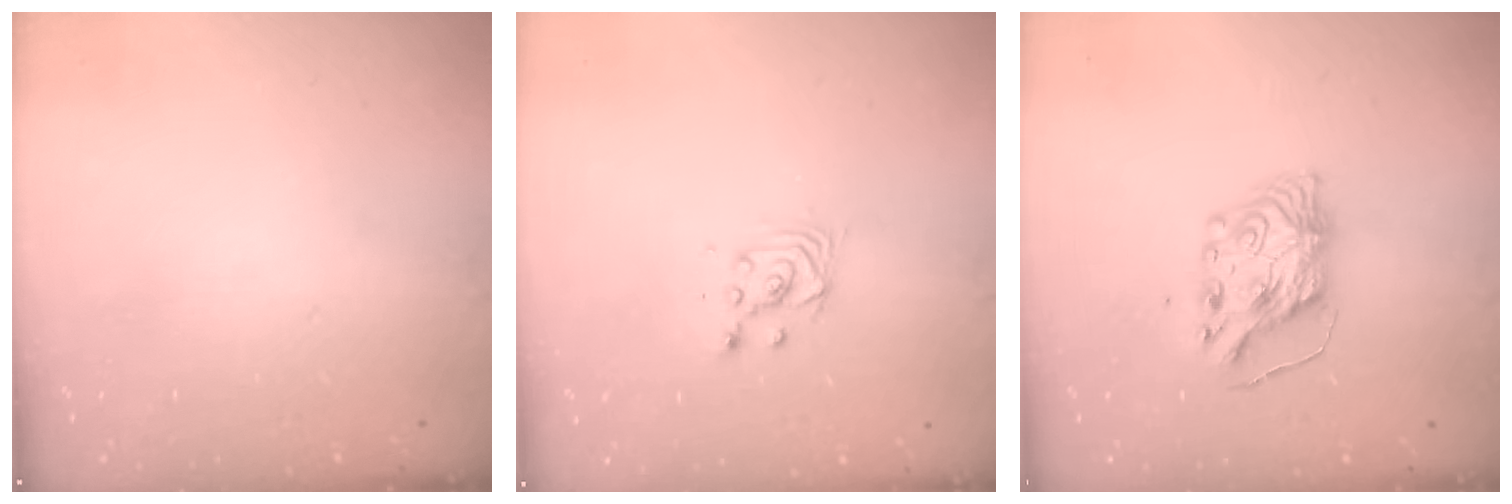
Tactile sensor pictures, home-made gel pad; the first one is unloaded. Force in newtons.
{"total": 3.4, "press": 3.4, "slide": 0.2}
{"total": 7.2, "press": 7.2, "slide": 0.8}